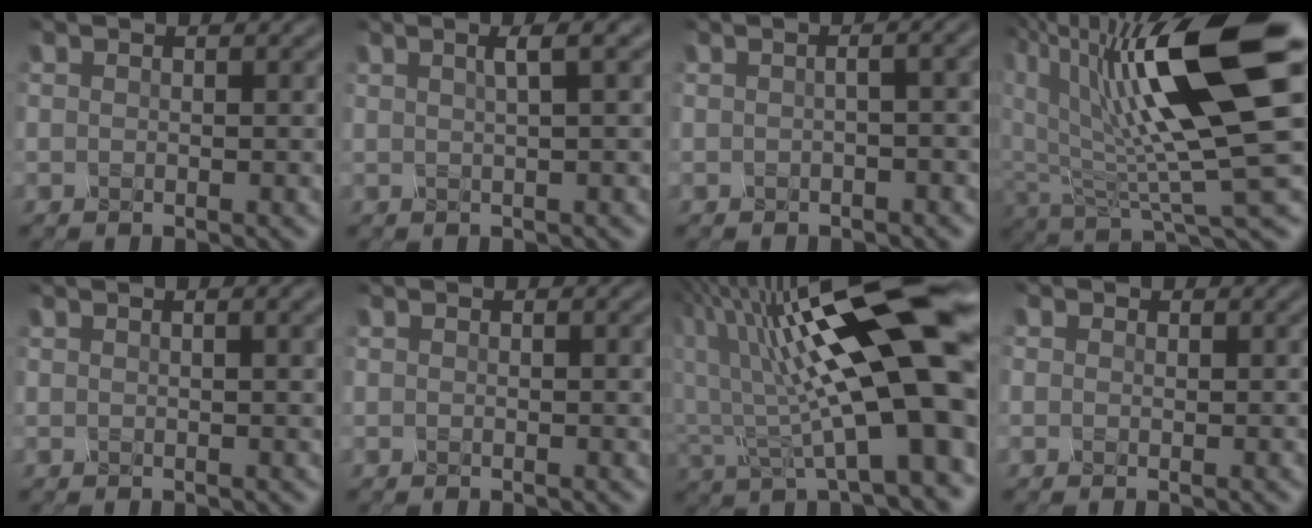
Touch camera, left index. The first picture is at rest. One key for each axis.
{"total": 1.7, "fx": 0.7, "fy": -0.1, "fz": 1.5, "tx": -0.015, "ty": 0.010, "tz": 0.015}
{"total": 6.4, "fx": 1.3, "fy": 3.5, "fz": 5.2, "tx": -0.022, "ty": 0.044, "tz": -0.001}
{"total": 11.5, "fx": 3.3, "fy": 2.2, "fz": 10.8, "tx": -0.199, "ty": -0.003, "tz": 0.079}
{"total": 5.1, "fx": 2.5, "fy": 2.2, "fz": 3.9, "tx": -0.028, "ty": 0.037, "tz": 0.021}
{"total": 1.2, "fx": 0.5, "fy": 0.4, "fz": 1.0, "tx": -0.007, "ty": 0.003, "tz": 0.004}
{"total": 14.9, "fx": 3.1, "fy": 3.8, "fz": 14.1, "tx": -0.234, "ty": 0.008, "tz": 0.065}
{"total": 1.5, "fx": -0.7, "fy": -0.7, "fz": -1.2, "tx": 0.011, "ty": -0.005, "tz": 0.008}